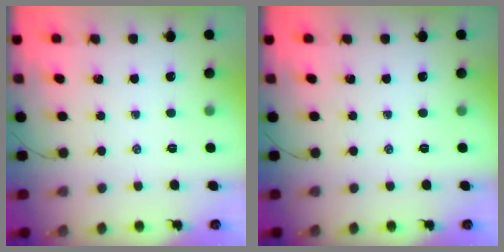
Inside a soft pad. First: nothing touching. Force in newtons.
{"total": 0.0}